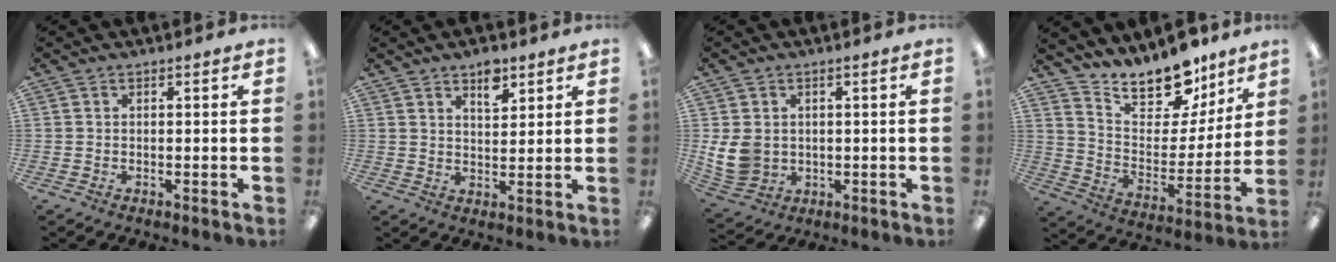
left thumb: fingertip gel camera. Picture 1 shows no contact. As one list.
[{"total": 6.0, "force": [4.1, 3.0, 3.2], "torque": [-0.032, -0.021, 0.067]}, {"total": 7.8, "force": [0.5, 6.7, 4.1], "torque": [-0.096, 0.011, 0.015]}, {"total": 16.6, "force": [14.1, 6.7, 5.7], "torque": [-0.095, -0.113, 0.251]}]